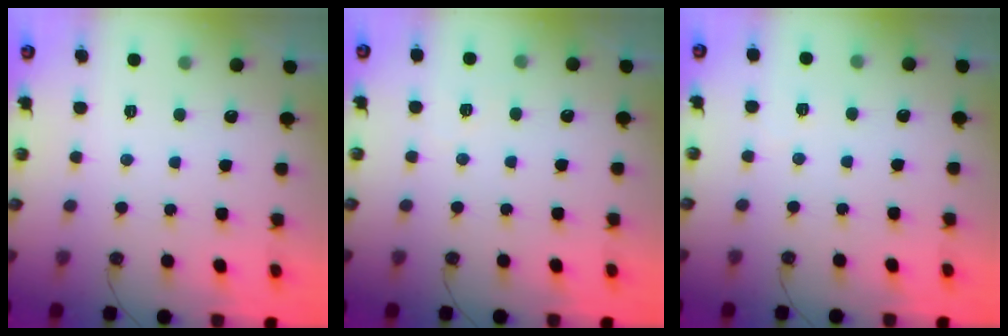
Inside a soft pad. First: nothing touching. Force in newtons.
{"total": 3.2, "press": 3.1, "slide": 0.5}
{"total": 1.5, "press": 1.5, "slide": 0.2}